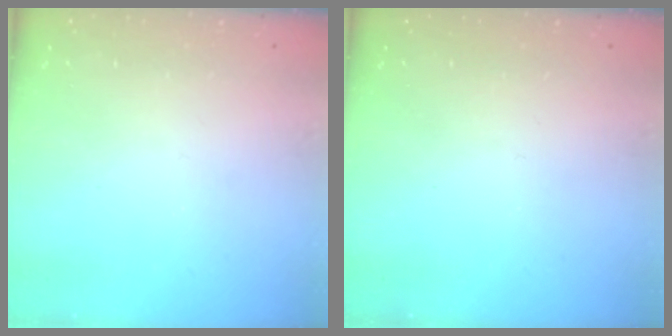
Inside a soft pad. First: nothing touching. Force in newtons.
{"total": 0.0}